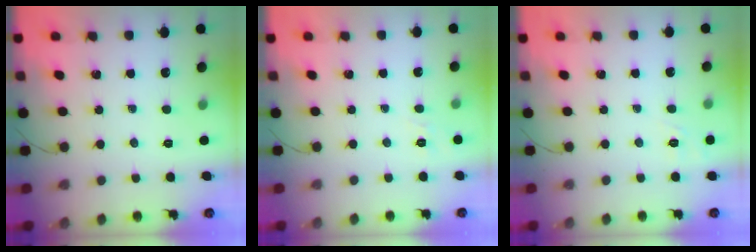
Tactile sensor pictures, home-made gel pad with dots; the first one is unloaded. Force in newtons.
{"total": 1.8, "press": 1.2, "slide": 1.4}
{"total": 1.9, "press": 0.3, "slide": 1.9}